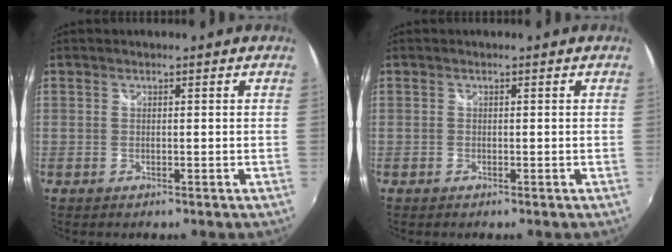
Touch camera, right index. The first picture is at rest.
{"total": 0.0}